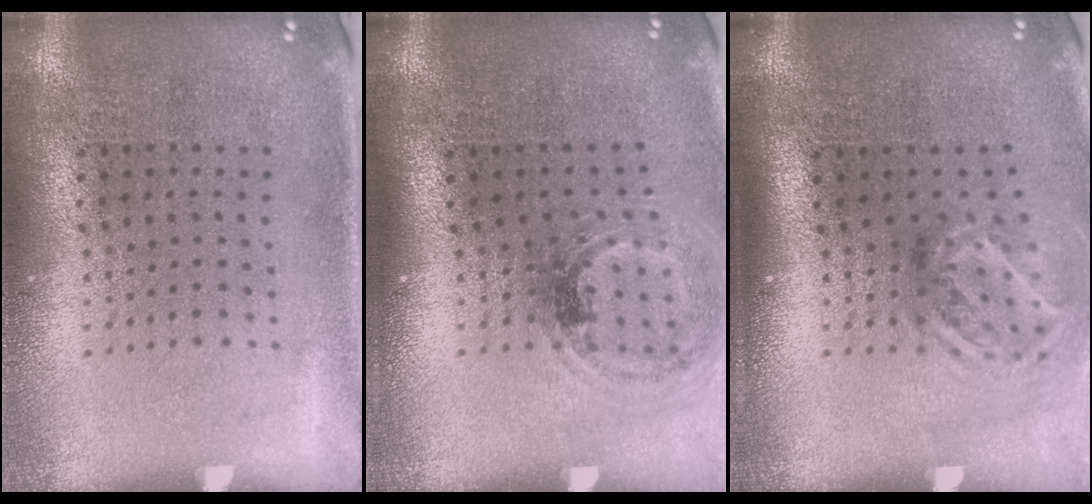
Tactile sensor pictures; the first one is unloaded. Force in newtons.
{"total": 1.1, "press": 1.1, "slide": 0.3}
{"total": 1.9, "press": 1.3, "slide": 1.5}